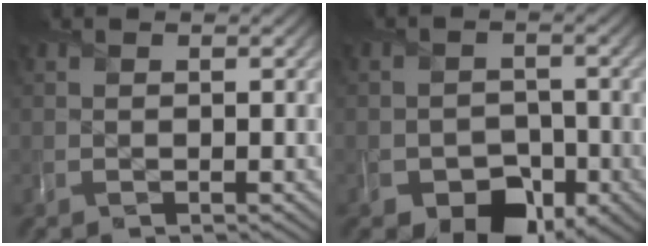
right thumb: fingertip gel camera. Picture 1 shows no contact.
{"total": 6.8, "force": [-3.5, 4.8, 3.4], "torque": [-0.047, -0.006, -0.054]}